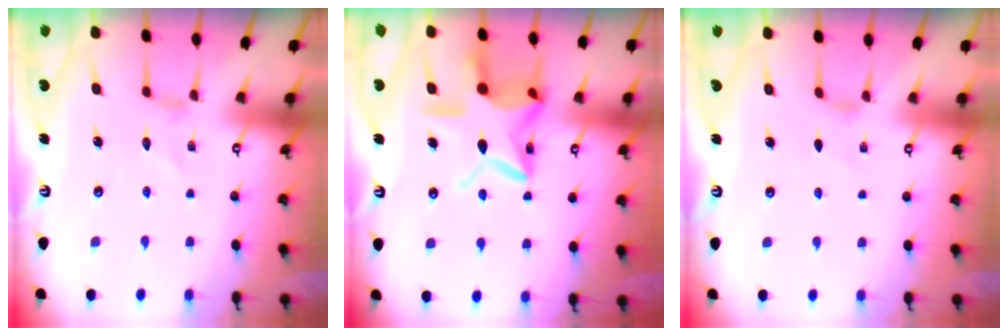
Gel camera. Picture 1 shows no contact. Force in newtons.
{"total": 18.6, "press": 18.5, "slide": 1.4}
{"total": 0.0}